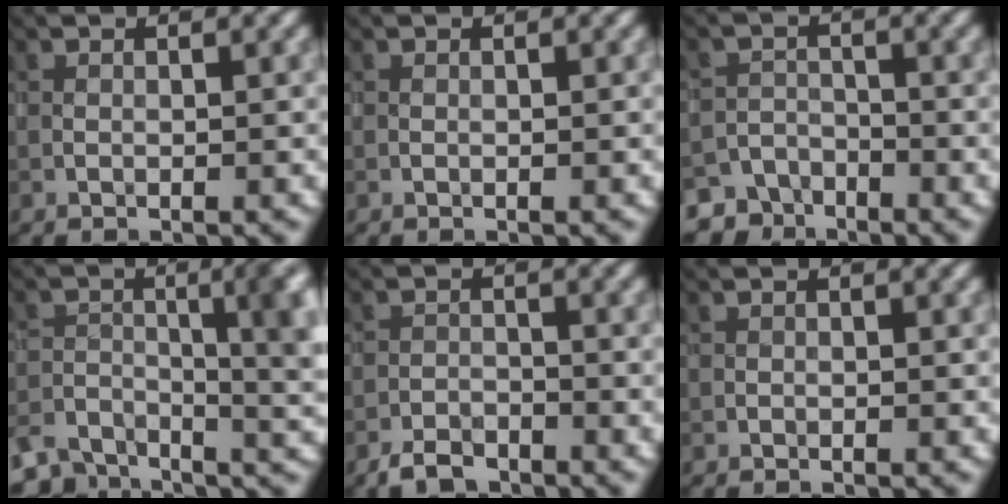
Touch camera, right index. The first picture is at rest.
{"total": 0.0}
{"total": 3.1, "force": [-2.8, 1.3, -0.4], "torque": [0.019, -0.006, -0.051]}
{"total": 8.0, "force": [-4.6, 3.9, 5.3], "torque": [-0.078, -0.027, -0.073]}
{"total": 1.9, "force": [-1.7, 0.6, 0.2], "torque": [-0.004, 0.002, -0.038]}
{"total": 0.0}